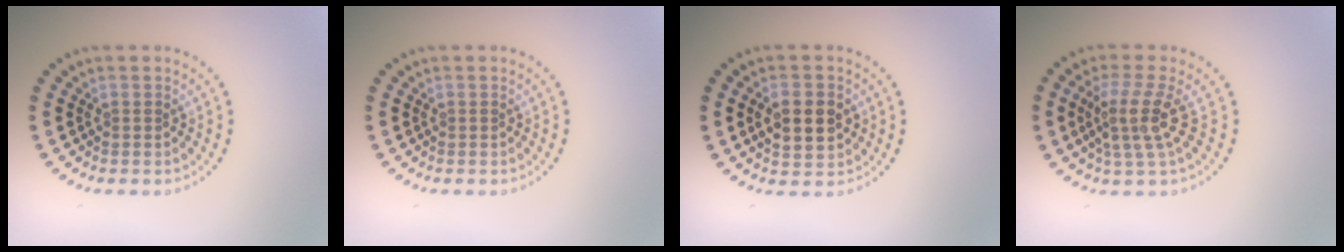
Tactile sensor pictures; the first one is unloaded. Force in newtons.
{"total": 0.0}
{"total": 4.1, "press": 4.1, "slide": 0.3}
{"total": 3.7, "press": 2.7, "slide": 2.6}